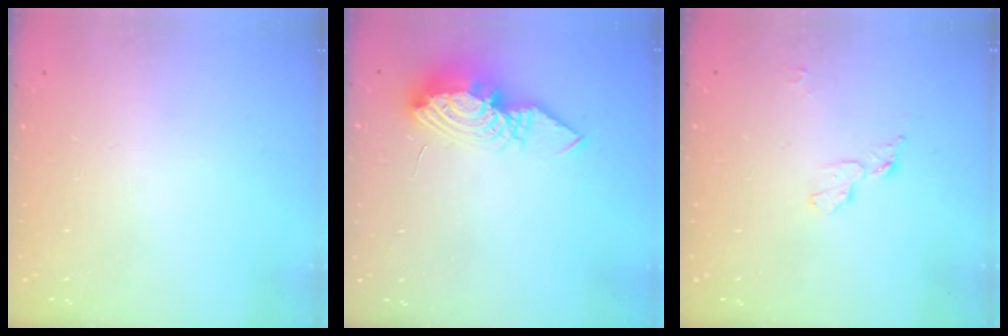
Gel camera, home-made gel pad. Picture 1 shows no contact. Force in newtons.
{"total": 11.2, "press": 11.1, "slide": 1.0}
{"total": 5.5, "press": 5.5, "slide": 0.6}